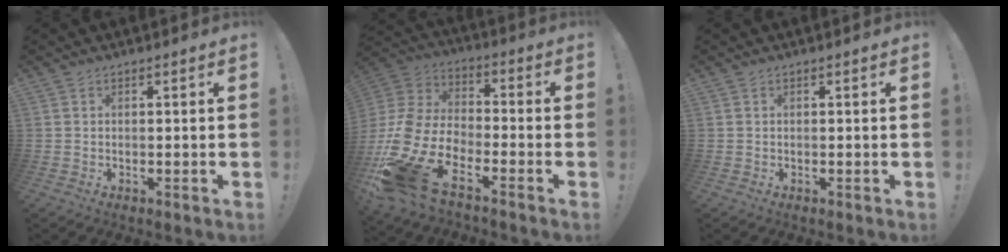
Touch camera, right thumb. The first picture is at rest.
{"total": 17.8, "force": [-11.4, 8.1, 11.1], "torque": [-0.247, 0.045, -0.196]}
{"total": 0.0}